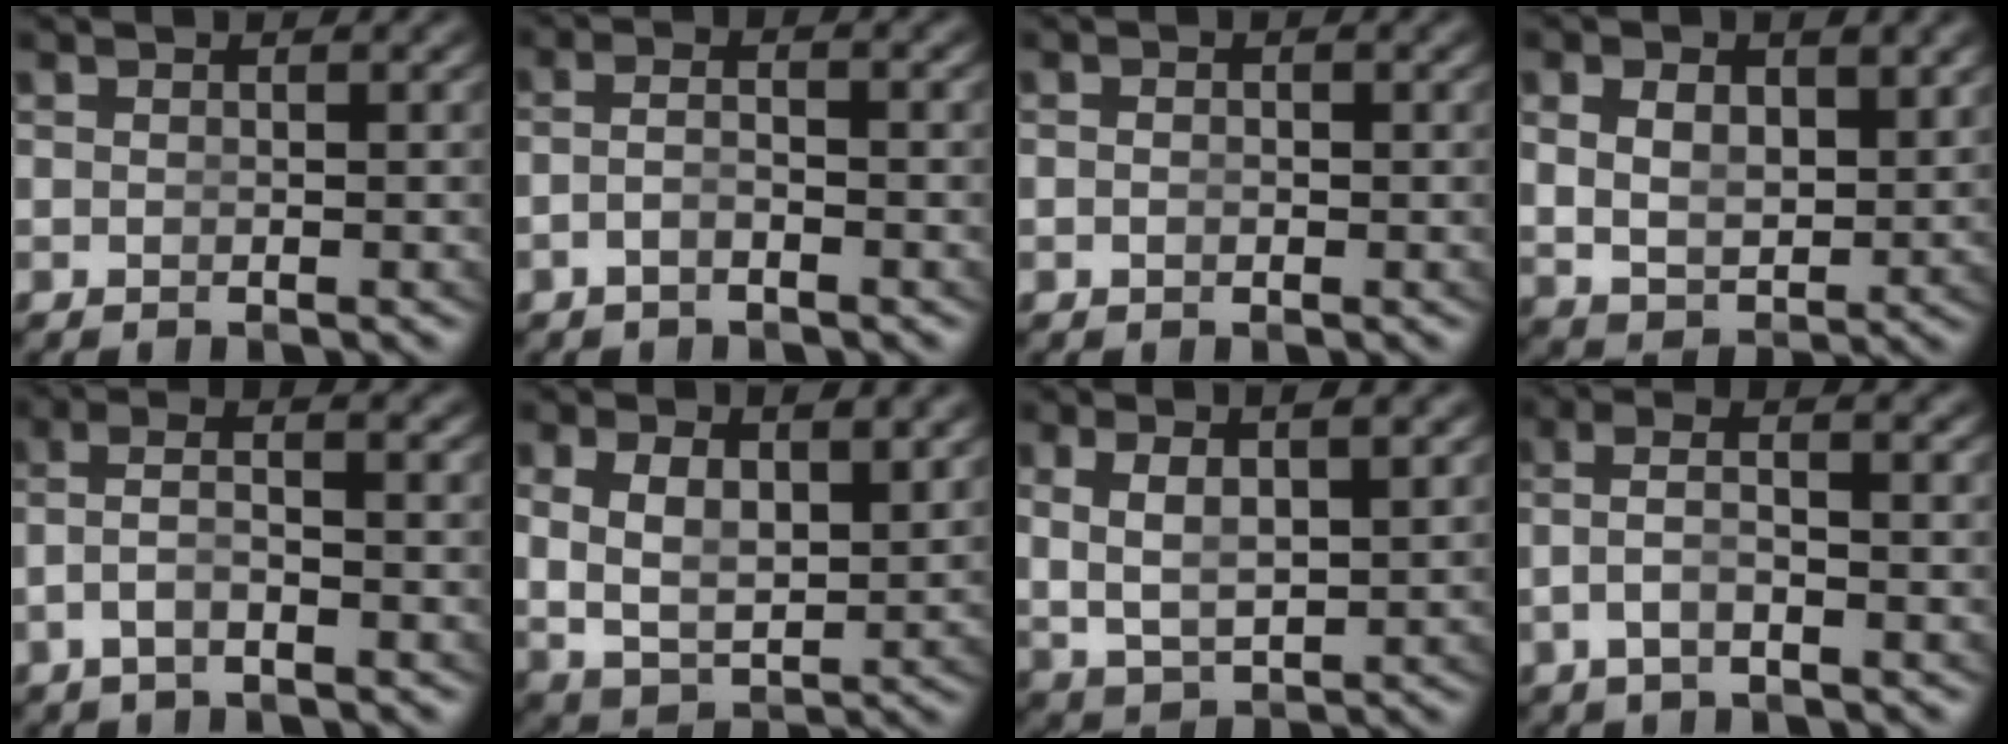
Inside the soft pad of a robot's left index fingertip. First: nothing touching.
{"total": 2.0, "force": [-1.4, 0.1, 1.4], "torque": [-0.032, -0.011, -0.019]}
{"total": 0.6, "force": [-0.4, 0.0, 0.4], "torque": [-0.011, -0.010, -0.003]}
{"total": 4.8, "force": [1.0, 3.4, 3.1], "torque": [-0.065, -0.027, 0.034]}
{"total": 3.1, "force": [-1.2, 1.0, 2.6], "torque": [-0.058, -0.011, -0.016]}
{"total": 6.5, "force": [0.9, 4.8, 4.3], "torque": [-0.097, -0.027, 0.027]}
{"total": 6.0, "force": [1.1, 3.8, 4.5], "torque": [-0.099, -0.009, 0.031]}
{"total": 3.2, "force": [-0.9, 1.1, 2.9], "torque": [-0.064, -0.010, -0.010]}